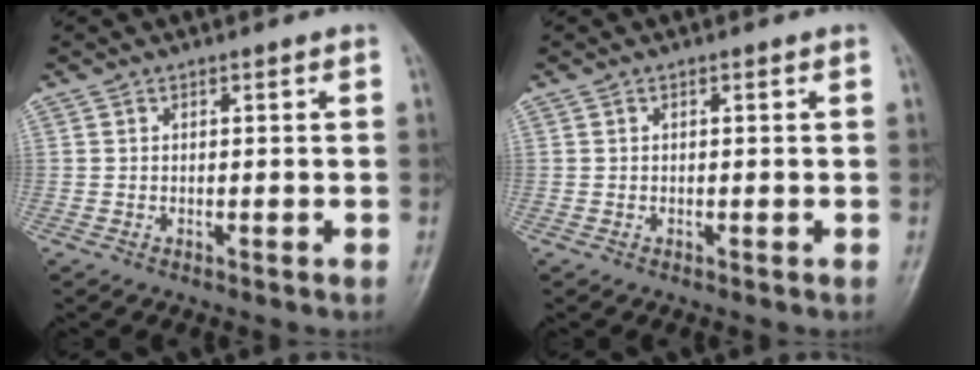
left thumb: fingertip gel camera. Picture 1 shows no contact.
{"total": 0.0}